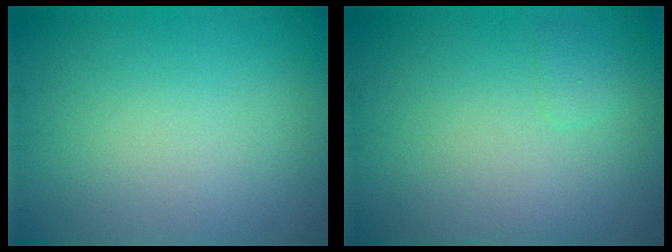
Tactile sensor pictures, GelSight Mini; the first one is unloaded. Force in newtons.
{"total": 0.9, "press": 0.8, "slide": 0.1}